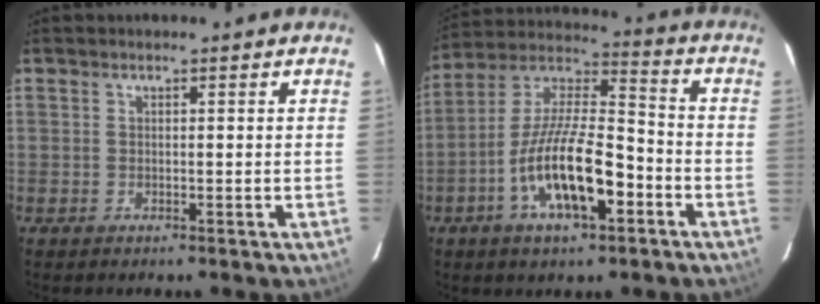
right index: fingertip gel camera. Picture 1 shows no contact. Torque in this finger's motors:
{"motor_torque": [1.23, -0.91, 1.06, 0.21]}